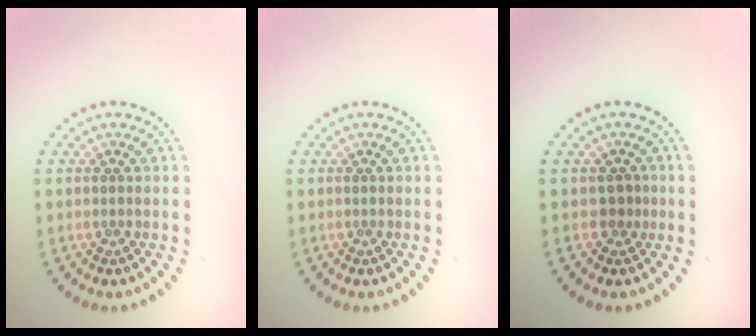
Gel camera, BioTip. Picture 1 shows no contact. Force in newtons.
{"total": 0.0}
{"total": 1.2, "press": 0.9, "slide": 0.7}